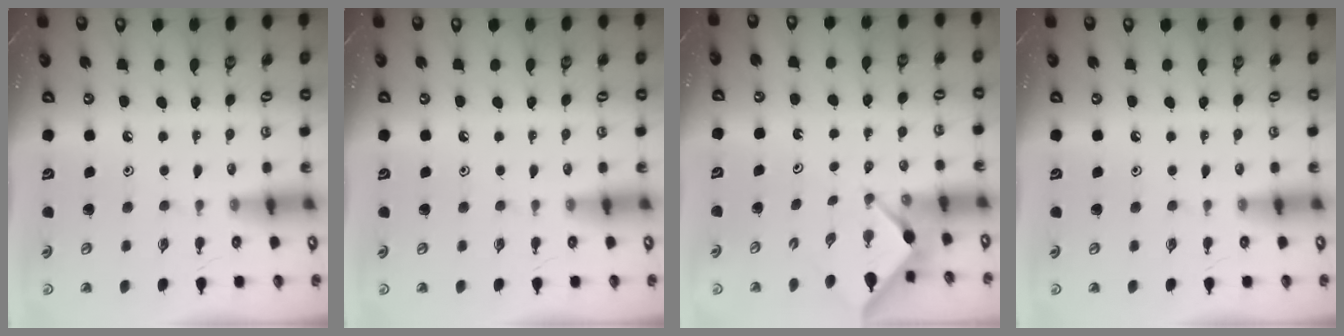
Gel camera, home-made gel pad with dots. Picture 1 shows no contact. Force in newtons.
{"total": 0.0}
{"total": 3.0, "press": 3.0, "slide": 0.2}
{"total": 0.0}